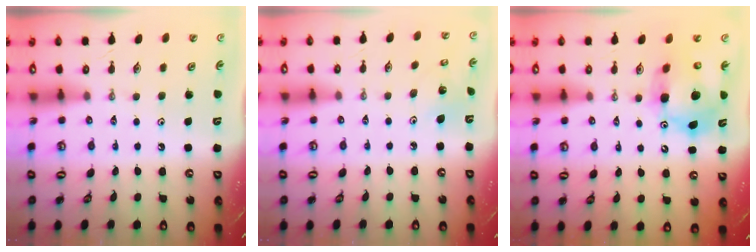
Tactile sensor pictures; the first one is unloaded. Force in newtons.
{"total": 2.1, "press": 2.1, "slide": 0.1}
{"total": 13.4, "press": 13.3, "slide": 1.4}